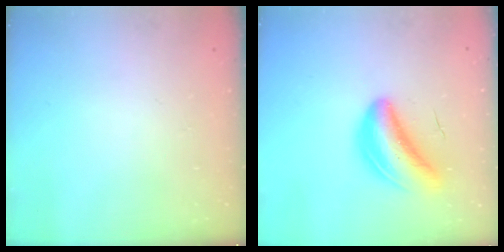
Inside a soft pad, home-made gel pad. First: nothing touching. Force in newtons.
{"total": 8.9, "press": 8.5, "slide": 2.4}